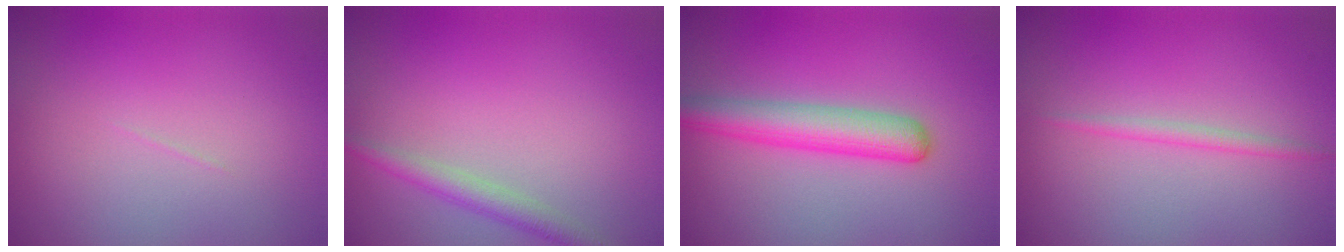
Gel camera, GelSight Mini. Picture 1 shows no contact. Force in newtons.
{"total": 2.3, "press": 2.3, "slide": 0.1}
{"total": 4.6, "press": 4.6, "slide": 0.2}
{"total": 1.2, "press": 1.2, "slide": 0.1}